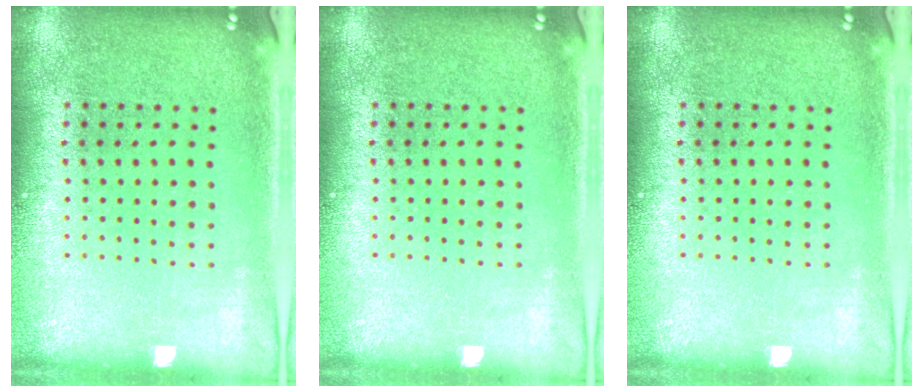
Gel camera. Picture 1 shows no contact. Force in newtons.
{"total": 0.0}
{"total": 0.0}